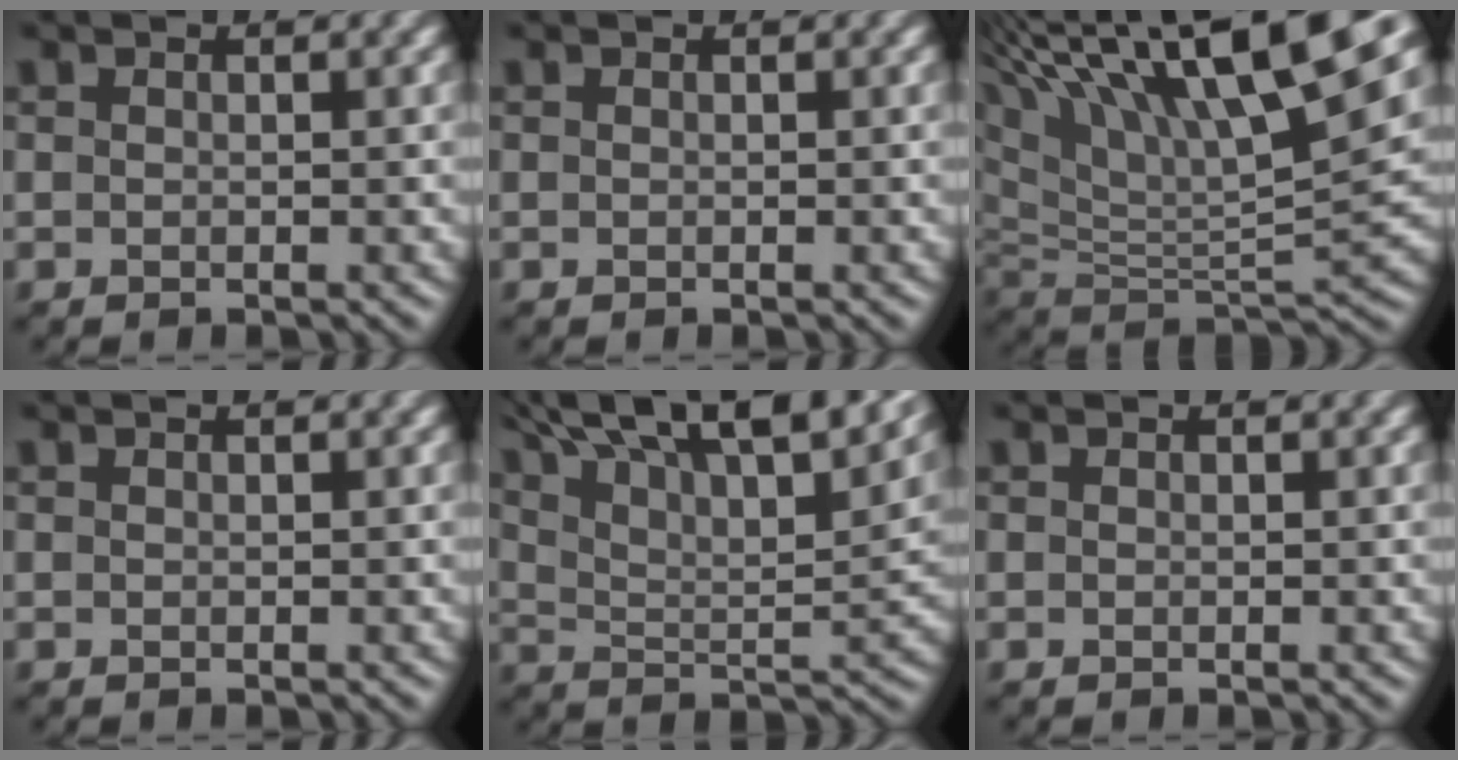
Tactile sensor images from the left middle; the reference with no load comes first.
{"total": 0.0}
{"total": 15.2, "force": [8.7, 4.0, 11.7], "torque": [-0.226, 0.028, 0.152]}
{"total": 0.0}
{"total": 16.6, "force": [11.3, 6.0, 10.7], "torque": [-0.187, 0.048, 0.165]}
{"total": 0.0}